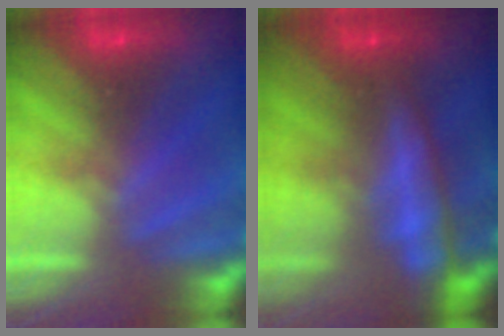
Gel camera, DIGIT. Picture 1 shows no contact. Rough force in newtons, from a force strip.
{"total": 8.8}